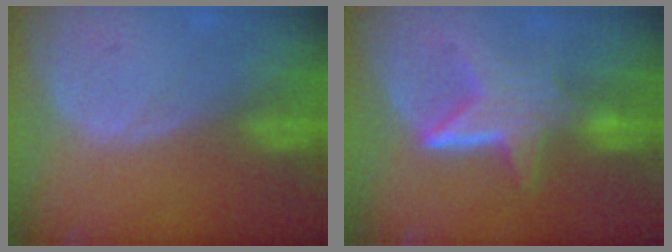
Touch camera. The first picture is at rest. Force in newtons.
{"total": 6.7, "press": 6.1, "slide": 2.7}